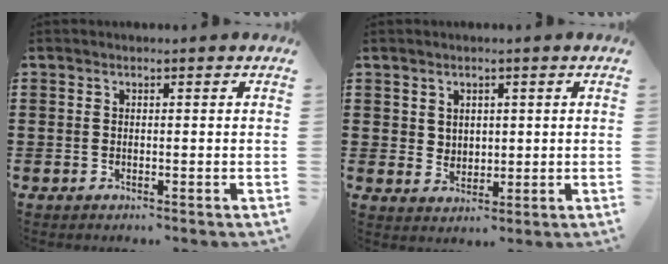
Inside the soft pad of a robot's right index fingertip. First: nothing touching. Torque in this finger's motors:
{"motor_torque": [-0.42, 0.59, -0.05, -0.01]}